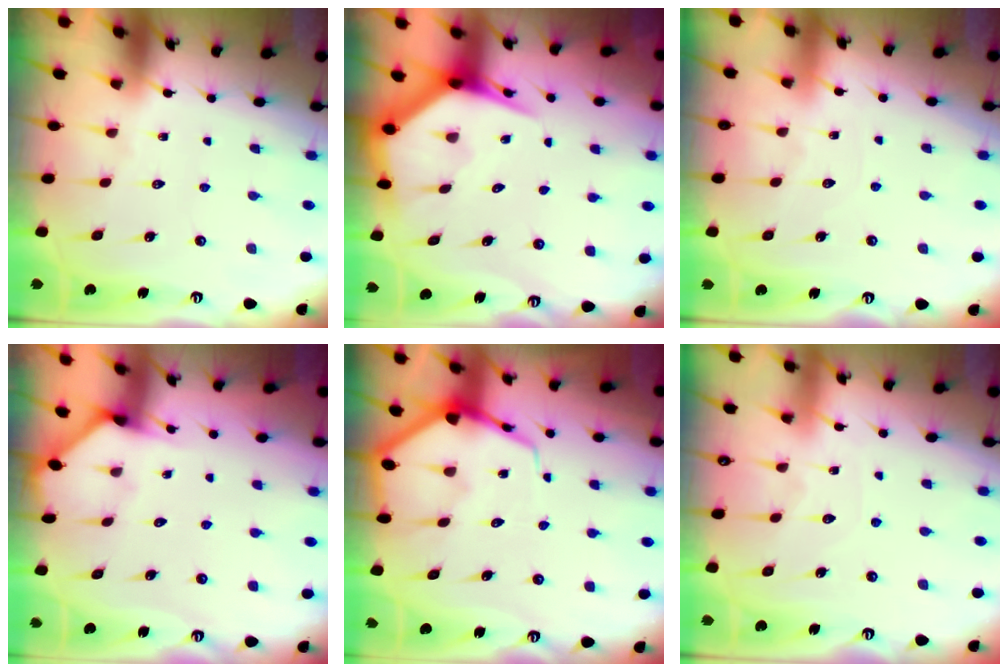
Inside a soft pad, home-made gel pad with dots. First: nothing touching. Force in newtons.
{"total": 5.2, "press": 5.1, "slide": 0.7}
{"total": 3.7, "press": 3.7, "slide": 0.4}
{"total": 1.7, "press": 1.6, "slide": 0.2}
{"total": 7.7, "press": 7.6, "slide": 0.8}
{"total": 5.4, "press": 5.4, "slide": 0.5}